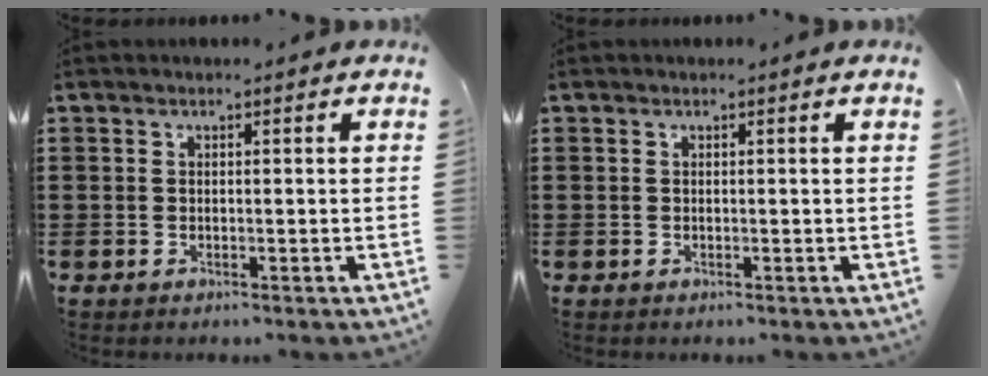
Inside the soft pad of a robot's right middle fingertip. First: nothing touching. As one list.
[{"total": 0.0}]